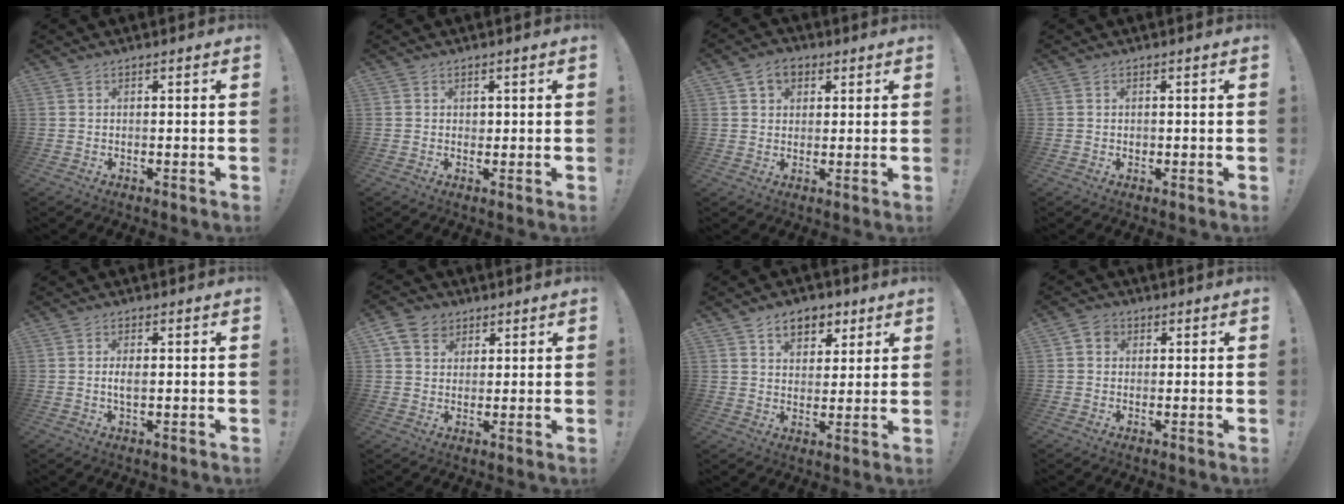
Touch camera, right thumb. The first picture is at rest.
{"total": 1.2, "force": [0.5, 1.0, 0.1], "torque": [0.004, -0.001, 0.008]}
{"total": 6.2, "force": [2.8, 4.7, 3.0], "torque": [-0.051, 0.002, 0.055]}
{"total": 0.7, "force": [-0.1, 0.7, 0.2], "torque": [-0.006, 0.003, -0.001]}
{"total": 2.6, "force": [-0.2, 1.1, 2.3], "torque": [-0.038, -0.005, -0.009]}
{"total": 7.8, "force": [3.8, 6.2, 2.8], "torque": [-0.041, -0.015, 0.077]}
{"total": 8.6, "force": [4.9, 6.1, 3.6], "torque": [-0.040, -0.027, 0.090]}
{"total": 3.3, "force": [0.9, 2.9, 1.3], "torque": [-0.024, 0.005, 0.017]}